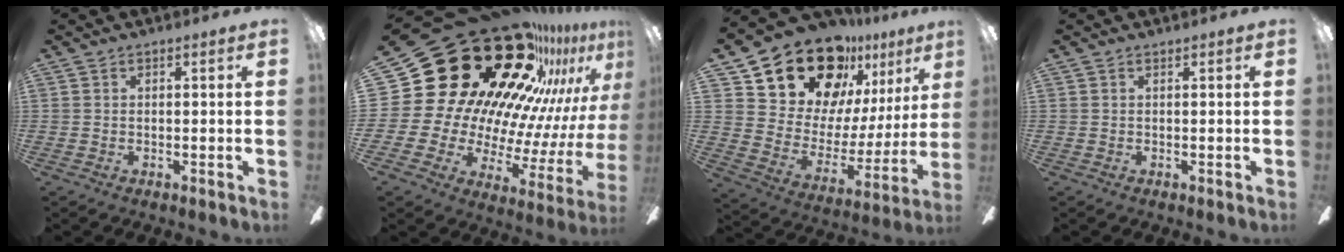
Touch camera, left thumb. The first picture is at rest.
{"total": 37.5, "force": [22.2, 21.0, 21.7], "torque": [-0.297, -0.226, 0.466]}
{"total": 20.0, "force": [15.9, 9.9, 6.9], "torque": [-0.134, -0.116, 0.296]}
{"total": 0.0}